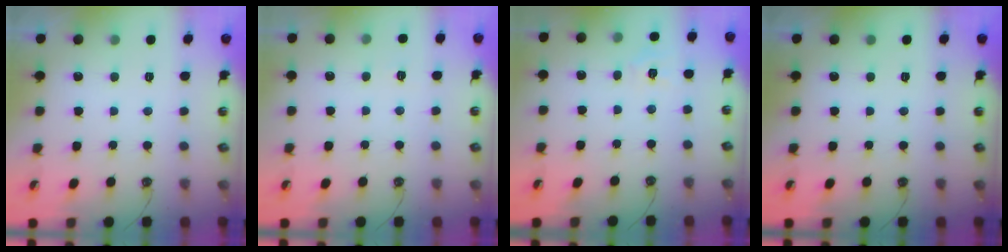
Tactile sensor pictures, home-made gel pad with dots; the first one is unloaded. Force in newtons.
{"total": 2.7, "press": 2.7, "slide": 0.4}
{"total": 4.2, "press": 4.1, "slide": 0.5}
{"total": 0.0}